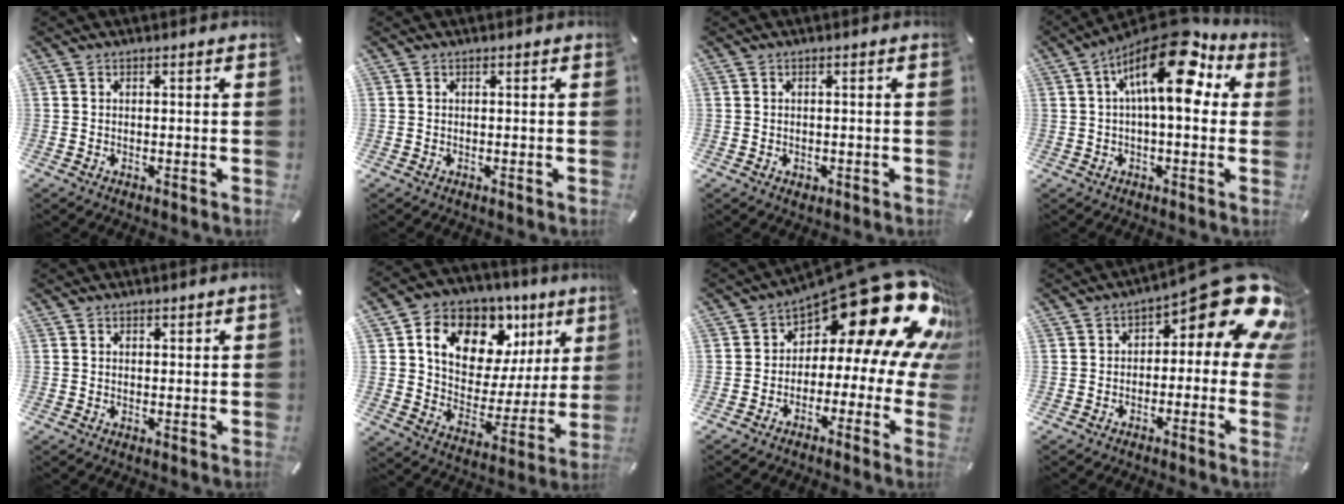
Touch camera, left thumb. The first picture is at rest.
{"total": 0.0}
{"total": 0.9, "force": [-0.2, 0.7, 0.4], "torque": [-0.008, 0.003, -0.005]}
{"total": 17.3, "force": [6.3, 6.7, 14.7], "torque": [-0.236, -0.041, 0.095]}
{"total": 0.7, "force": [0.5, 0.5, 0.3], "torque": [-0.006, 0.001, 0.009]}
{"total": 15.0, "force": [8.4, 10.5, 6.7], "torque": [-0.112, -0.054, 0.149]}
{"total": 24.6, "force": [12.1, 9.7, 19.1], "torque": [-0.270, -0.099, 0.211]}
{"total": 15.1, "force": [6.6, 6.4, 12.0], "torque": [-0.154, -0.048, 0.111]}